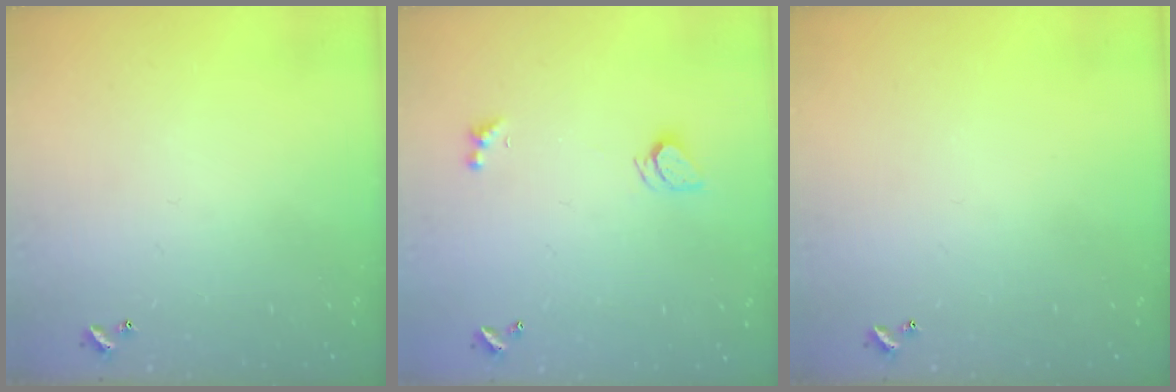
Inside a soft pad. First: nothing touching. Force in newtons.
{"total": 2.2, "press": 2.2, "slide": 0.3}
{"total": 0.0}